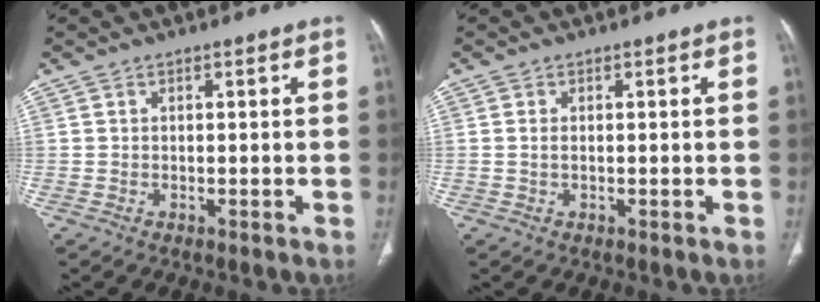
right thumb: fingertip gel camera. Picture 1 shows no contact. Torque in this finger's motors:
{"motor_torque": [-0.47, 0.25, 0.14, 0.32, -0.02]}